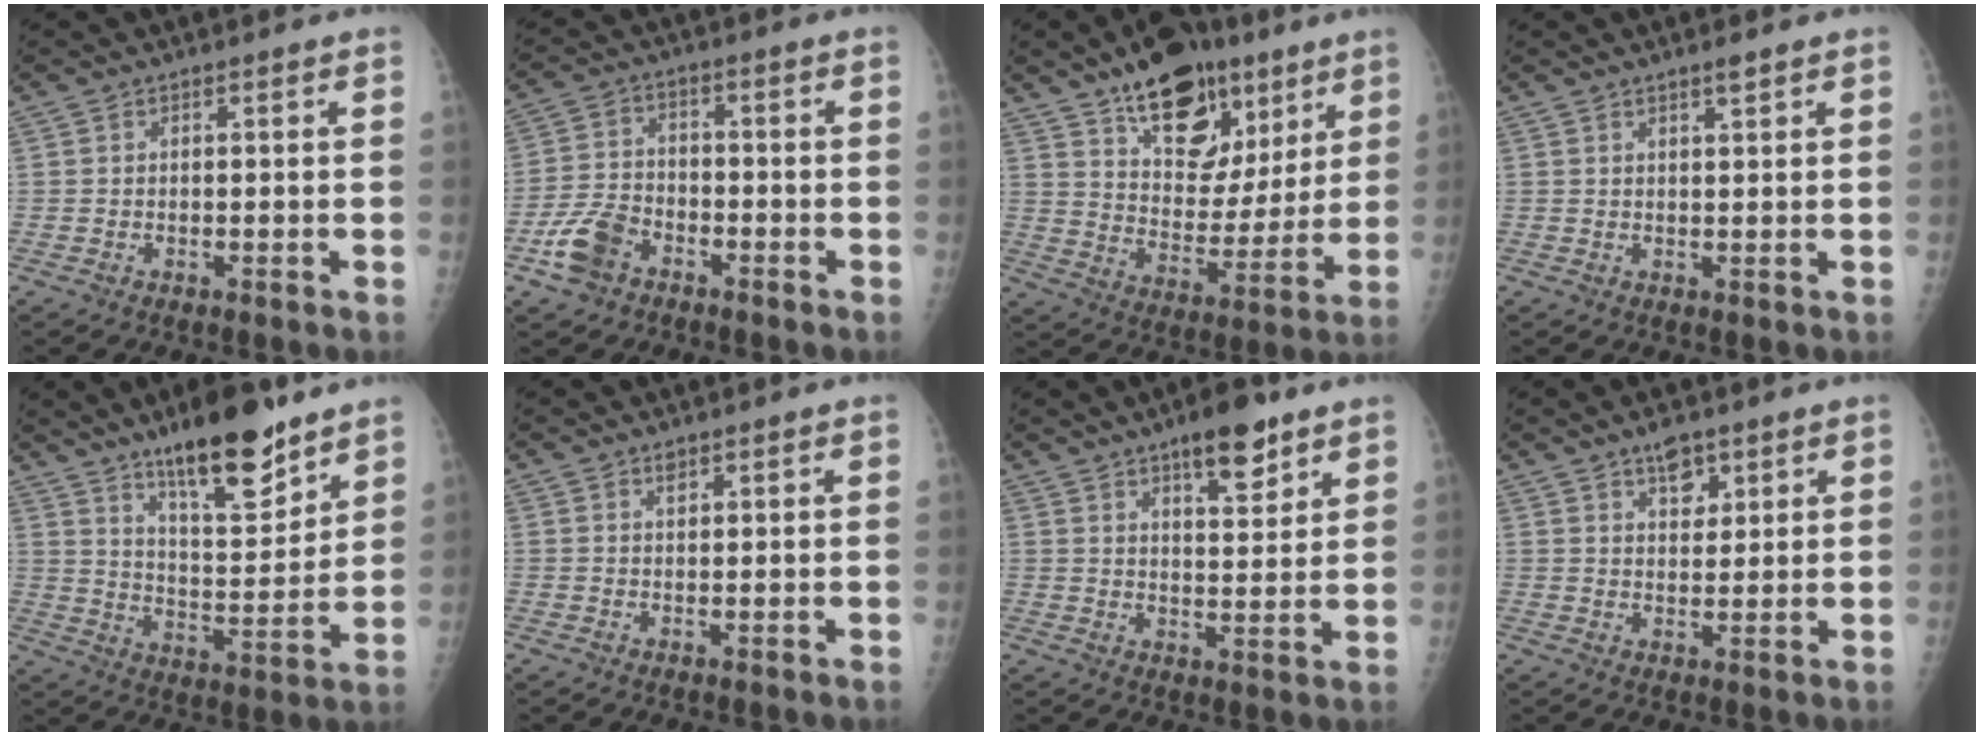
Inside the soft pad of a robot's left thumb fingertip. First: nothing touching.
{"total": 7.8, "force": [-4.3, 5.1, 4.1], "torque": [-0.080, 0.021, -0.082]}
{"total": 20.1, "force": [12.2, 11.1, 11.4], "torque": [-0.119, -0.055, 0.196]}
{"total": 1.7, "force": [1.3, 0.2, 1.2], "torque": [-0.017, -0.009, 0.022]}
{"total": 16.4, "force": [11.7, 4.8, 10.5], "torque": [-0.135, -0.080, 0.197]}
{"total": 1.1, "force": [0.8, 0.6, 0.6], "torque": [-0.004, -0.005, 0.012]}
{"total": 9.5, "force": [6.1, 3.3, 6.5], "torque": [-0.078, -0.034, 0.092]}
{"total": 4.8, "force": [3.1, 2.4, 2.7], "torque": [-0.025, -0.020, 0.050]}